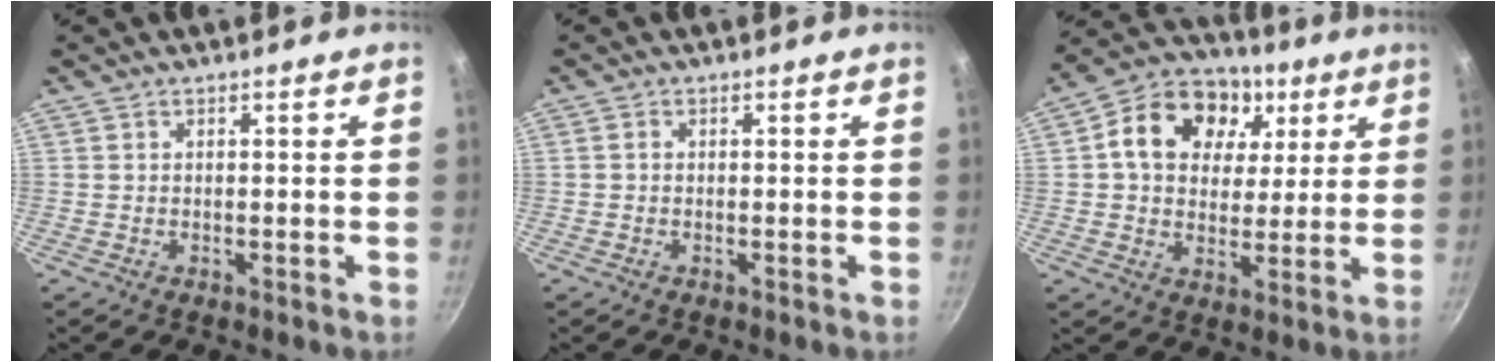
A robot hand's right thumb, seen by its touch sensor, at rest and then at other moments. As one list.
[{"total": 0.8, "force": [0.0, 0.7, 0.4], "torque": [-0.006, 0.005, -0.002]}, {"total": 17.2, "force": [5.2, 13.1, 9.8], "torque": [-0.151, 0.010, 0.071]}]